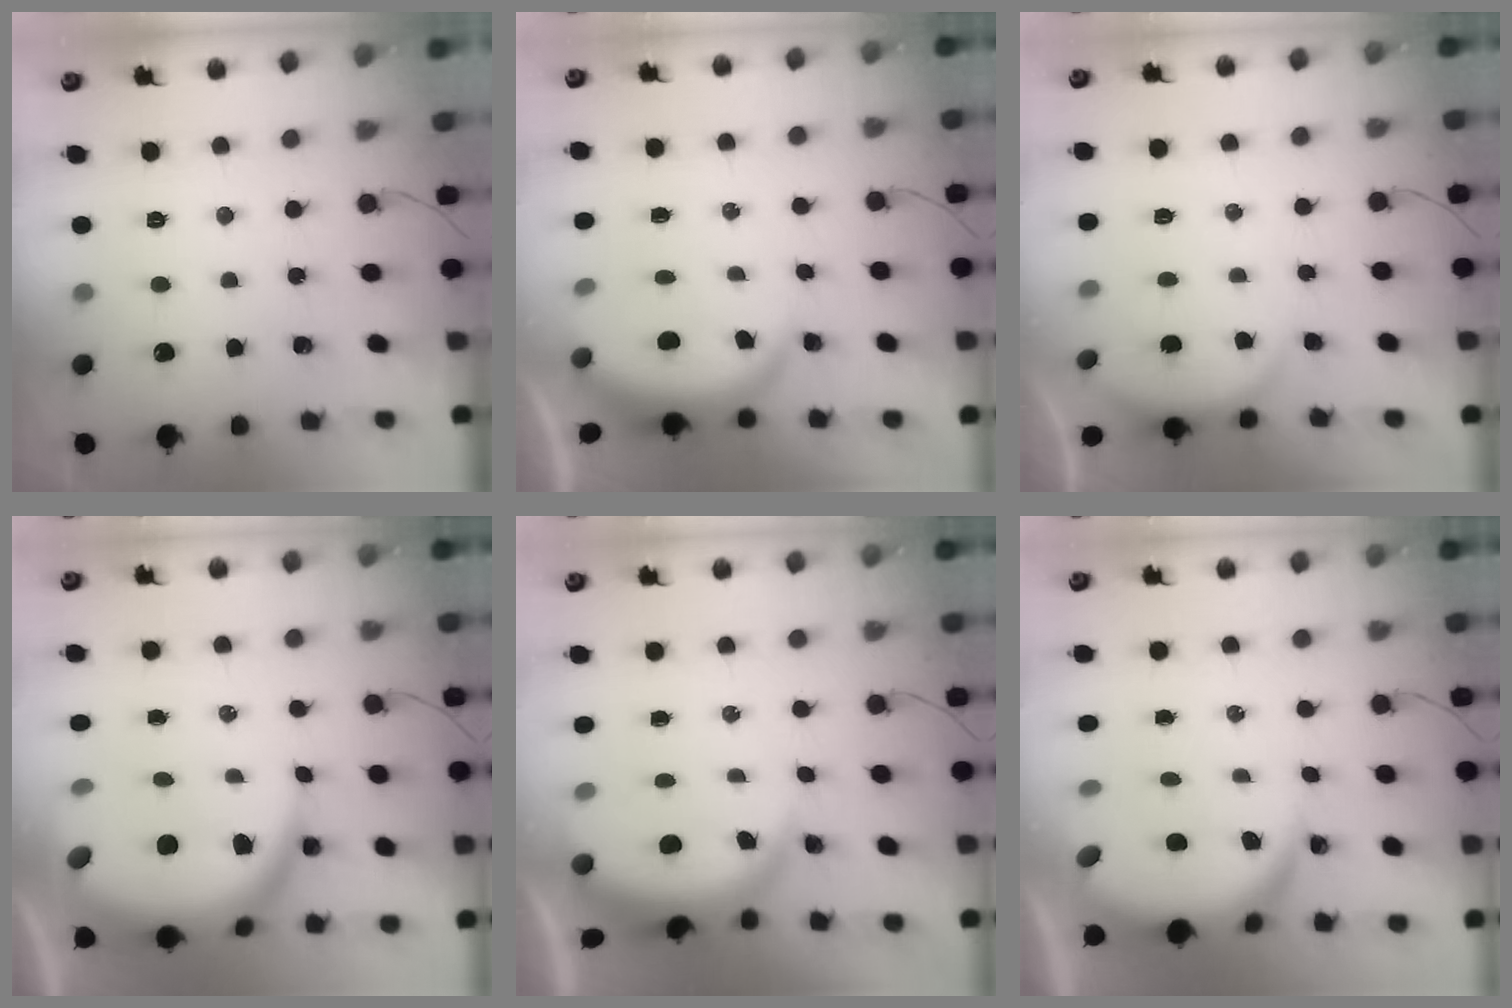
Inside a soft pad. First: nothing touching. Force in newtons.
{"total": 3.8, "press": 3.8, "slide": 0.3}
{"total": 2.2, "press": 2.1, "slide": 0.5}
{"total": 14.2, "press": 14.2, "slide": 1.3}
{"total": 6.0, "press": 5.7, "slide": 1.8}
{"total": 5.9, "press": 5.9, "slide": 0.5}